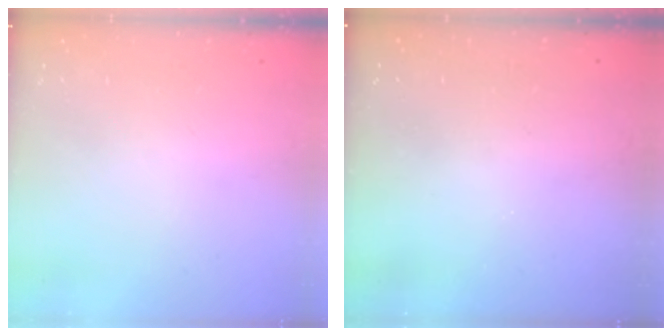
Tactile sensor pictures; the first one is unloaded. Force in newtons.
{"total": 3.1, "press": 3.1, "slide": 0.1}